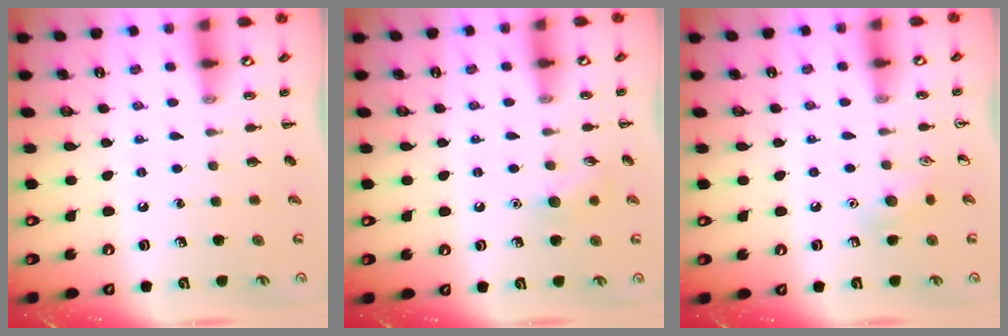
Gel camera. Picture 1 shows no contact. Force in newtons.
{"total": 5.9, "press": 5.8, "slide": 1.4}
{"total": 8.1, "press": 7.8, "slide": 2.0}